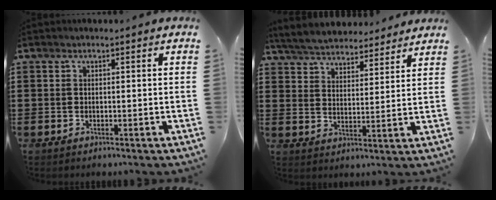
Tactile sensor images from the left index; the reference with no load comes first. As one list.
[{"total": 5.3, "force": [5.2, 0.9, 0.7], "torque": [-0.038, -0.027, 0.092]}]